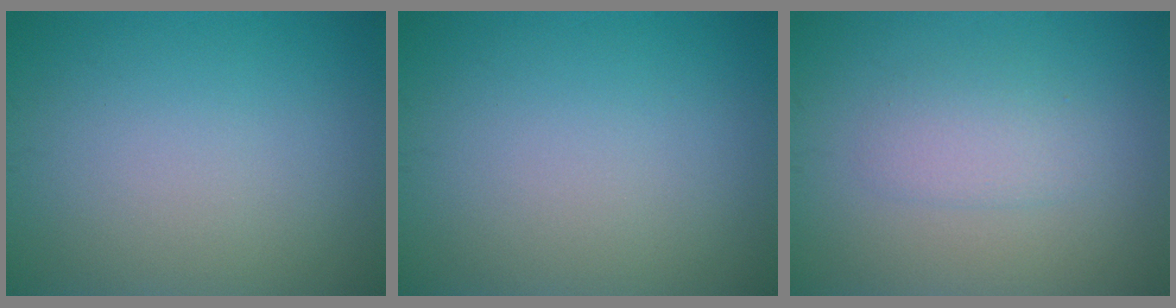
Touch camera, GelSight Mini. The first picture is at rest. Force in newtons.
{"total": 0.0}
{"total": 2.0, "press": 2.0, "slide": 0.1}